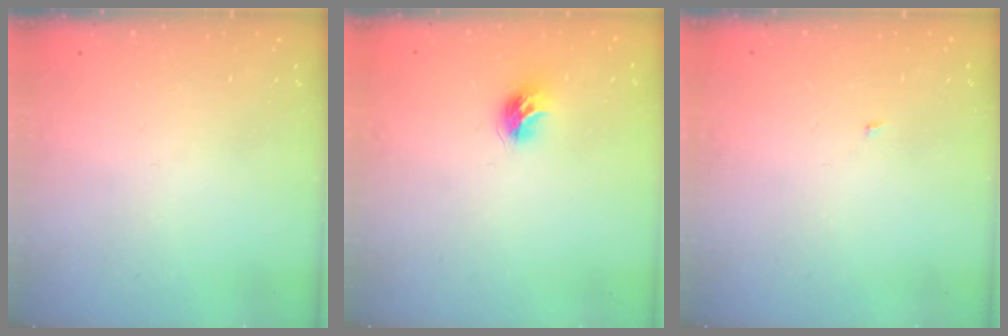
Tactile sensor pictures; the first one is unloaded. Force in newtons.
{"total": 7.8, "press": 7.8, "slide": 0.4}
{"total": 1.8, "press": 1.8, "slide": 0.2}